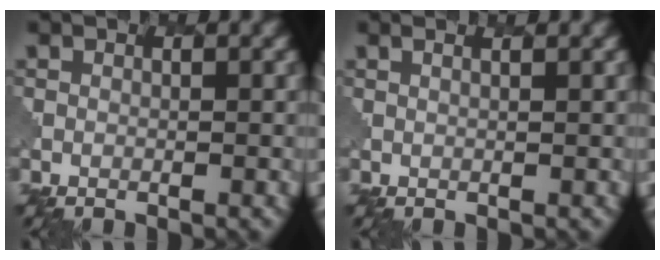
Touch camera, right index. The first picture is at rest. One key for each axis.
{"total": 1.7, "fx": 1.0, "fy": 0.7, "fz": 1.2, "tx": -0.005, "ty": 0.000, "tz": 0.006}